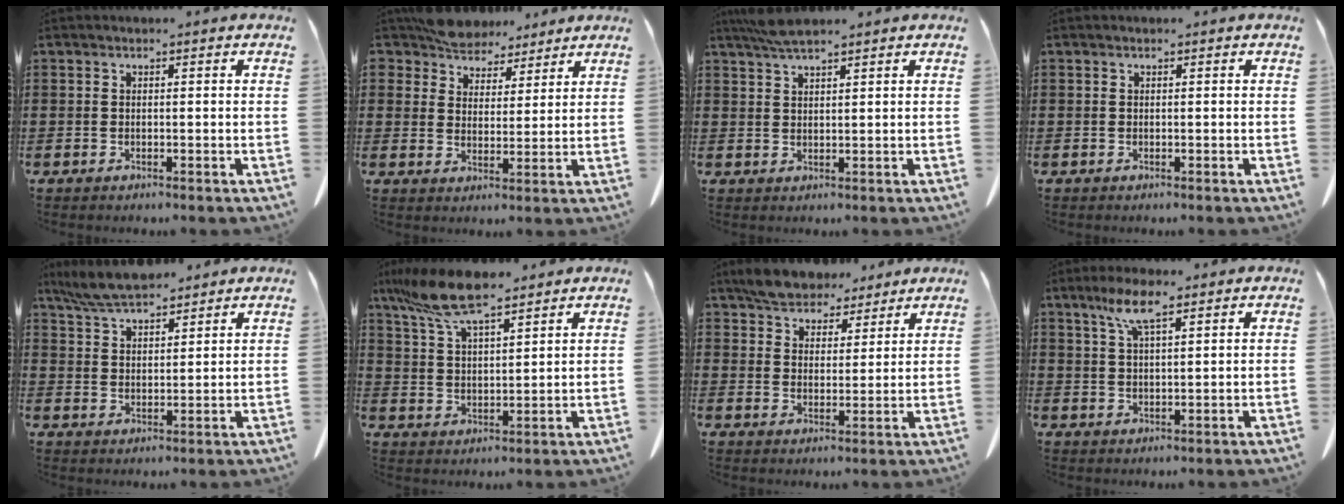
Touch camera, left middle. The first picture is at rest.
{"total": 5.7, "force": [5.3, 2.1, 0.2], "torque": [-0.032, -0.018, 0.101]}
{"total": 3.6, "force": [2.9, 0.4, 2.1], "torque": [-0.049, 0.002, 0.055]}
{"total": 0.0}
{"total": 6.6, "force": [5.8, 1.5, 2.8], "torque": [-0.072, -0.013, 0.109]}
{"total": 10.0, "force": [7.6, 1.9, 6.3], "torque": [-0.148, -0.022, 0.138]}
{"total": 5.6, "force": [5.2, 1.8, 0.6], "torque": [-0.037, -0.013, 0.099]}
{"total": 6.4, "force": [3.9, 1.3, 4.9], "torque": [-0.106, 0.006, 0.068]}